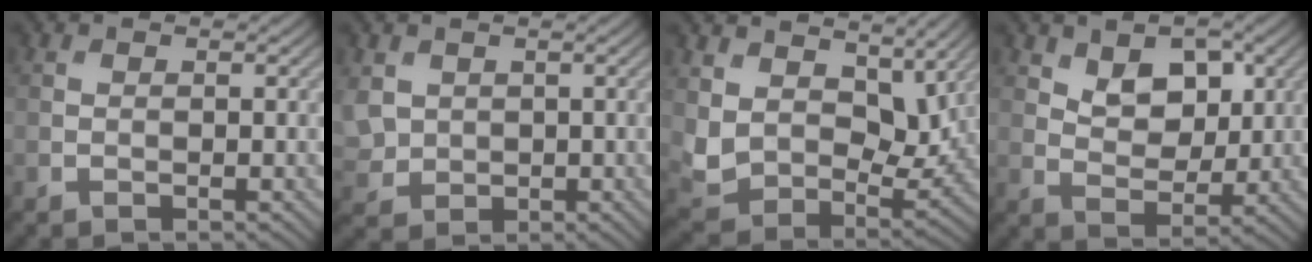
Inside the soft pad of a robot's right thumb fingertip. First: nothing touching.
{"total": 4.2, "force": [1.0, 3.5, 2.1], "torque": [-0.075, -0.007, 0.023]}
{"total": 9.8, "force": [4.5, 6.6, 5.7], "torque": [-0.157, -0.020, 0.092]}
{"total": 6.4, "force": [2.7, 4.0, 4.2], "torque": [-0.068, -0.015, 0.041]}